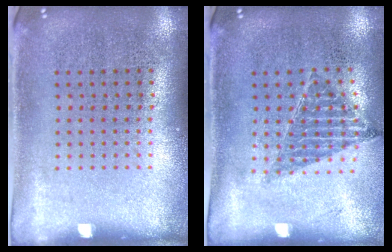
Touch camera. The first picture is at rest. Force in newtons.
{"total": 0.8, "press": 0.8, "slide": 0.1}